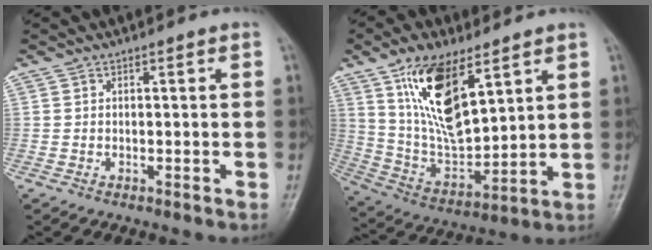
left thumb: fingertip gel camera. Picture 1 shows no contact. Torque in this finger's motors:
{"motor_torque": [2.49, 1.83, 2.03, -0.76, 0.42]}